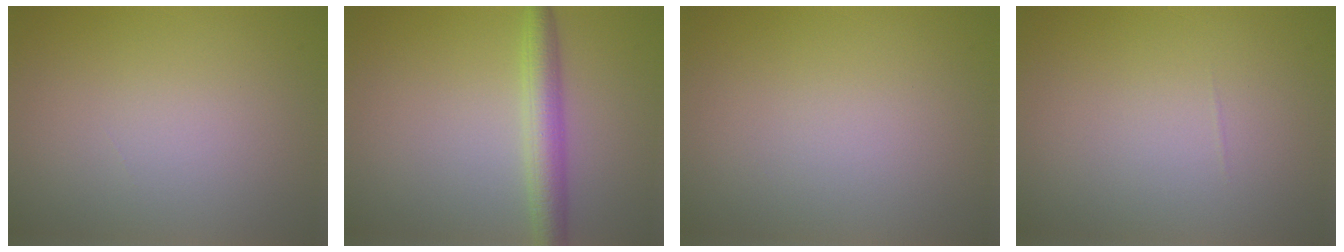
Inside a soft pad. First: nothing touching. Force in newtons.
{"total": 3.5, "press": 3.5, "slide": 0.0}
{"total": 0.0}
{"total": 0.0}